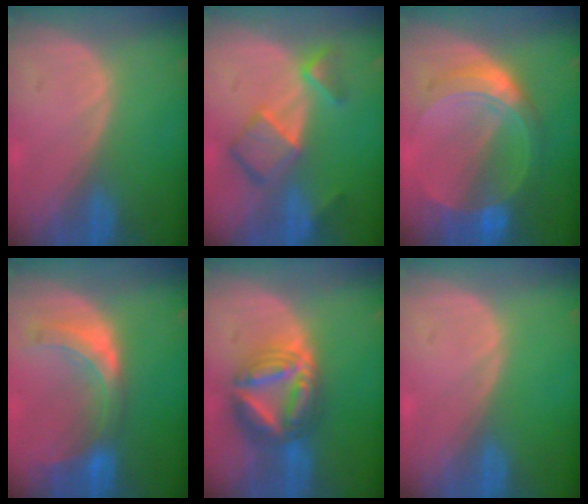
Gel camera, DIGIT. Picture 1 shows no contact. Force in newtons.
{"total": 7.4, "press": 6.4, "slide": 3.7}
{"total": 8.3, "press": 8.3, "slide": 0.7}
{"total": 7.5, "press": 6.8, "slide": 3.2}
{"total": 9.0, "press": 9.0, "slide": 0.9}
{"total": 0.0}